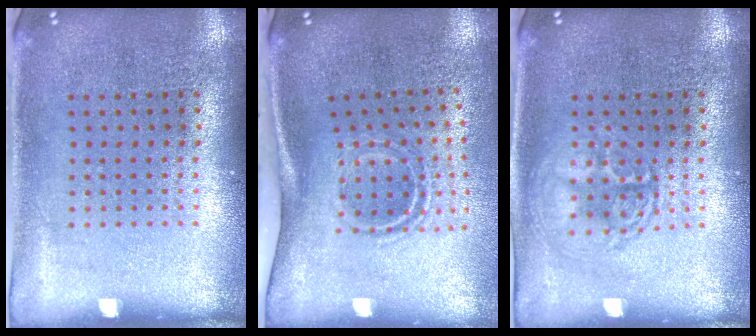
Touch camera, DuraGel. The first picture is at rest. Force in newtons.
{"total": 1.8, "press": 1.1, "slide": 1.5}
{"total": 2.6, "press": 2.6, "slide": 0.4}